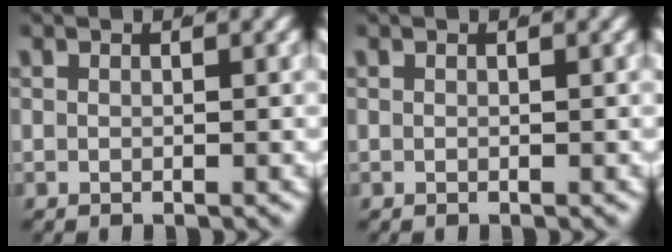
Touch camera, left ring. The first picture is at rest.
{"total": 0.0}